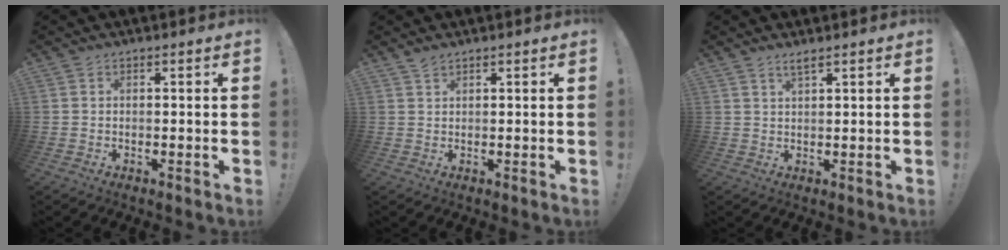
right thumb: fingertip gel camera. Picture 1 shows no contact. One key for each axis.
{"total": 1.8, "fx": 1.5, "fy": 0.6, "fz": 0.7, "tx": -0.008, "ty": -0.005, "tz": 0.028}
{"total": 2.3, "fx": 1.8, "fy": 0.3, "fz": 1.3, "tx": -0.020, "ty": -0.009, "tz": 0.032}